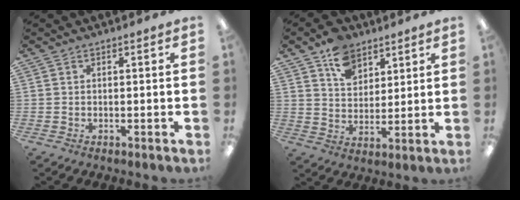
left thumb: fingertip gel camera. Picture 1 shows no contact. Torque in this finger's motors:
{"motor_torque": [1.05, 0.59, 0.61, -0.71, 0.05]}